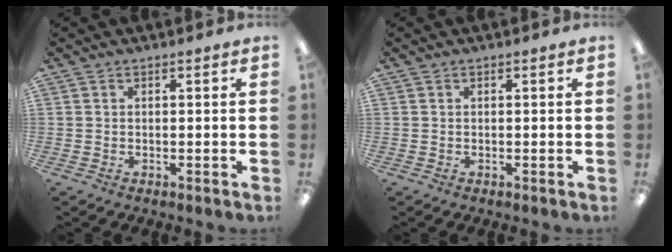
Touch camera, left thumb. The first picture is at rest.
{"total": 0.0}